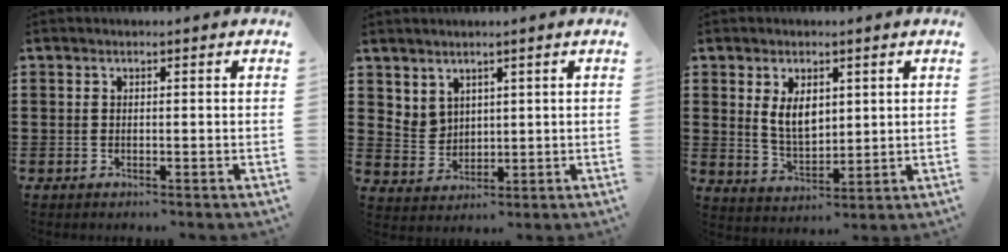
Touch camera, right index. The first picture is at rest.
{"total": 4.0, "force": [3.0, 2.6, 0.5], "torque": [-0.024, 0.001, 0.059]}
{"total": 5.4, "force": [1.8, 3.2, 4.0], "torque": [-0.080, 0.006, 0.030]}